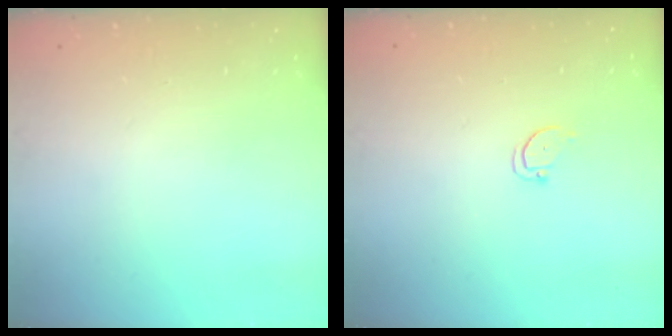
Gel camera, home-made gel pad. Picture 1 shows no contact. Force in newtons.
{"total": 2.0, "press": 2.0, "slide": 0.2}